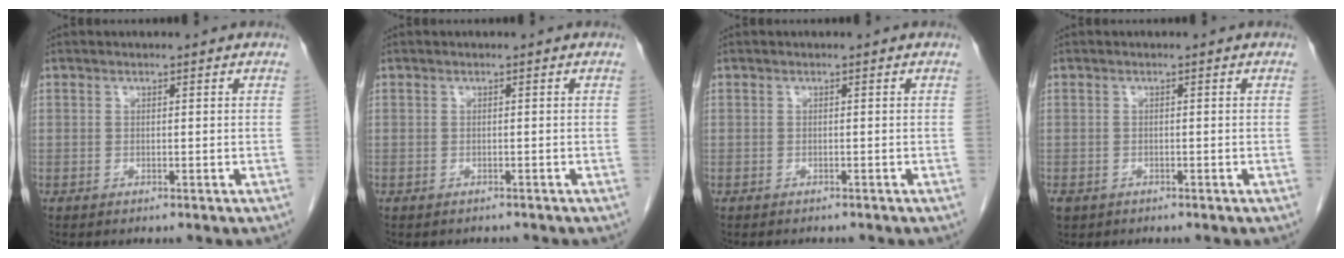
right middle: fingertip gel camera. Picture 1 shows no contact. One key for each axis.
{"total": 1.4, "fx": -1.2, "fy": 0.6, "fz": 0.1, "tx": -0.008, "ty": -0.001, "tz": -0.017}
{"total": 1.9, "fx": -1.7, "fy": 0.7, "fz": 0.5, "tx": -0.009, "ty": -0.003, "tz": -0.020}
{"total": 2.5, "fx": -1.7, "fy": 1.6, "fz": 0.9, "tx": -0.020, "ty": -0.003, "tz": -0.023}